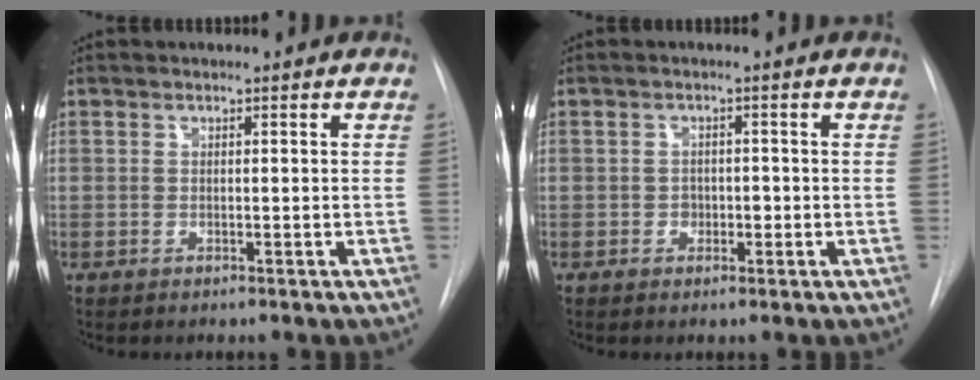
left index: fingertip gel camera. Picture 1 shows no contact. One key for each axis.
{"total": 1.6, "fx": -0.4, "fy": 1.3, "fz": 0.8, "tx": -0.009, "ty": 0.005, "tz": -0.005}